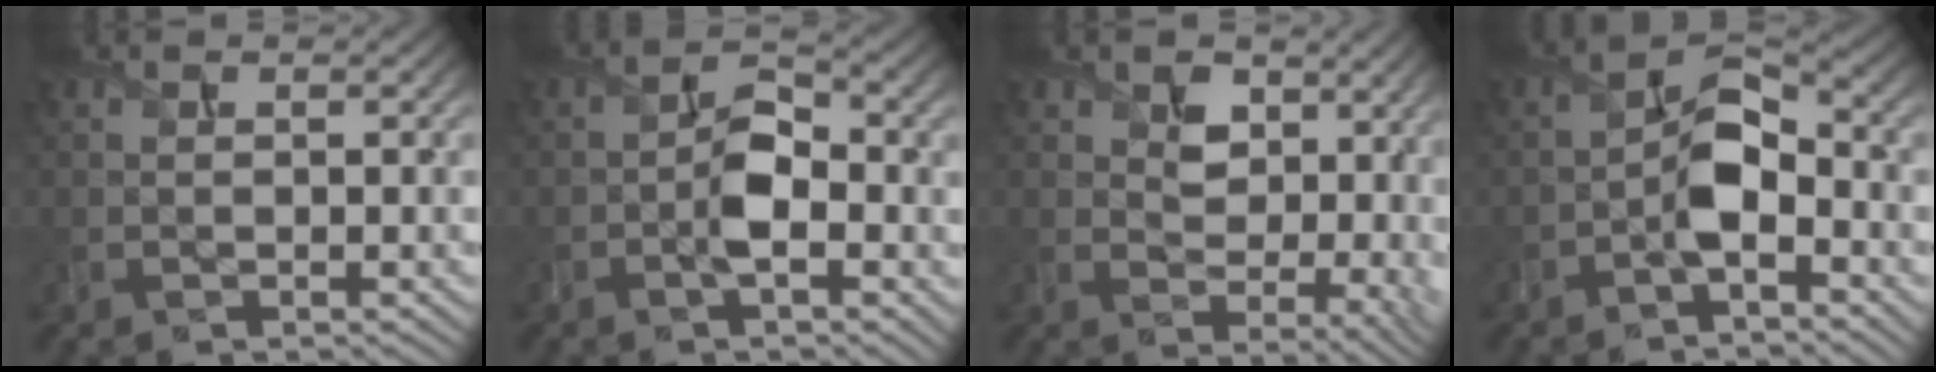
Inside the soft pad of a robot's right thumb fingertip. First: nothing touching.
{"total": 4.7, "force": [-1.3, 2.0, 4.1], "torque": [-0.074, 0.008, -0.032]}
{"total": 6.9, "force": [2.5, 4.5, 4.6], "torque": [-0.074, -0.009, 0.042]}
{"total": 5.7, "force": [-2.2, 2.4, 4.6], "torque": [-0.081, 0.014, -0.049]}